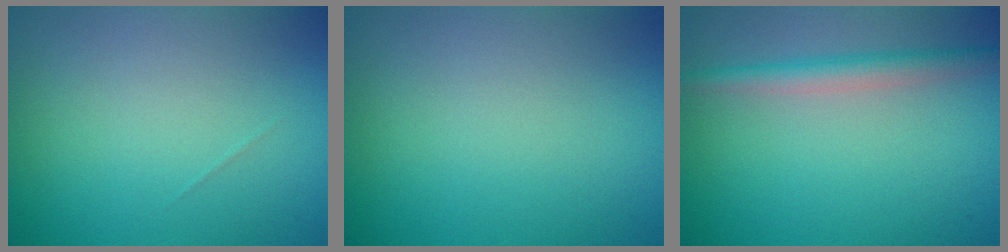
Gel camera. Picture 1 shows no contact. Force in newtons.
{"total": 0.0}
{"total": 2.6, "press": 2.6, "slide": 0.1}